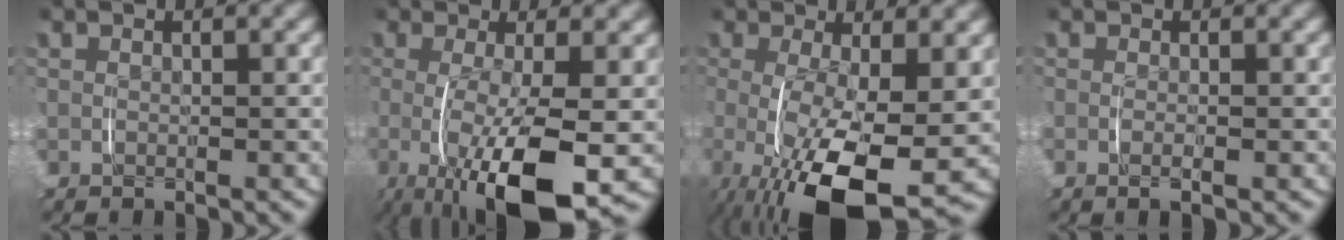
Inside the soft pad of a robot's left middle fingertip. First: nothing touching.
{"total": 10.0, "force": [-1.7, 3.0, 9.4], "torque": [-0.154, -0.008, -0.021]}
{"total": 9.3, "force": [-1.7, 3.3, 8.5], "torque": [-0.155, -0.025, -0.016]}
{"total": 1.0, "force": [-0.3, -0.1, 0.9], "torque": [-0.025, -0.005, -0.003]}